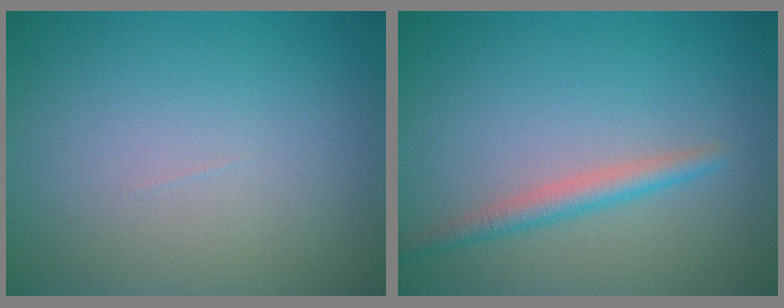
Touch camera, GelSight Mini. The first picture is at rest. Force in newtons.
{"total": 2.1, "press": 2.1, "slide": 0.1}